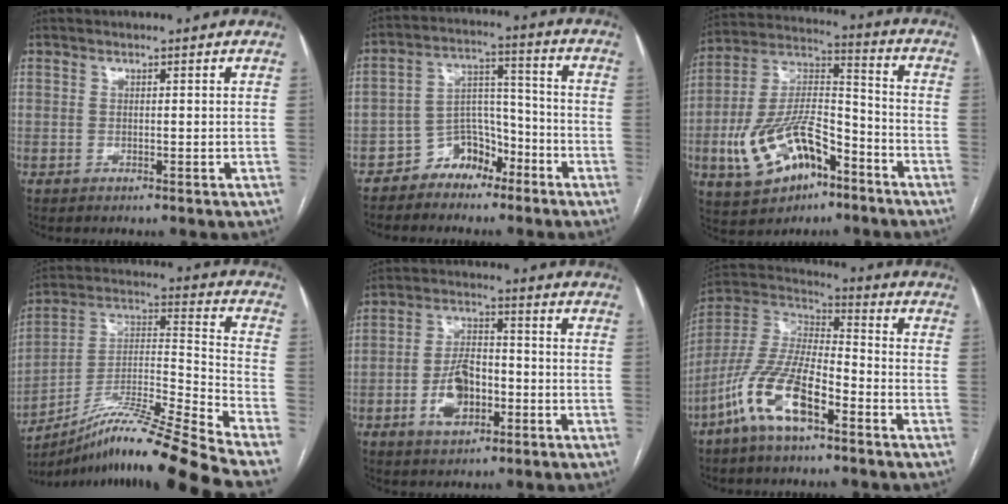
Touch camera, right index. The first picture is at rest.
{"total": 7.4, "force": [-5.3, 4.6, 2.2], "torque": [-0.036, 0.031, -0.092]}
{"total": 16.4, "force": [-7.6, 7.6, 12.3], "torque": [-0.253, 0.016, -0.127]}
{"total": 21.6, "force": [-17.6, -2.5, 12.2], "torque": [-0.200, 0.008, -0.310]}
{"total": 8.3, "force": [-3.0, 4.5, 6.4], "torque": [-0.126, 0.013, -0.052]}
{"total": 13.6, "force": [-7.2, 3.9, 10.8], "torque": [-0.234, -0.001, -0.141]}